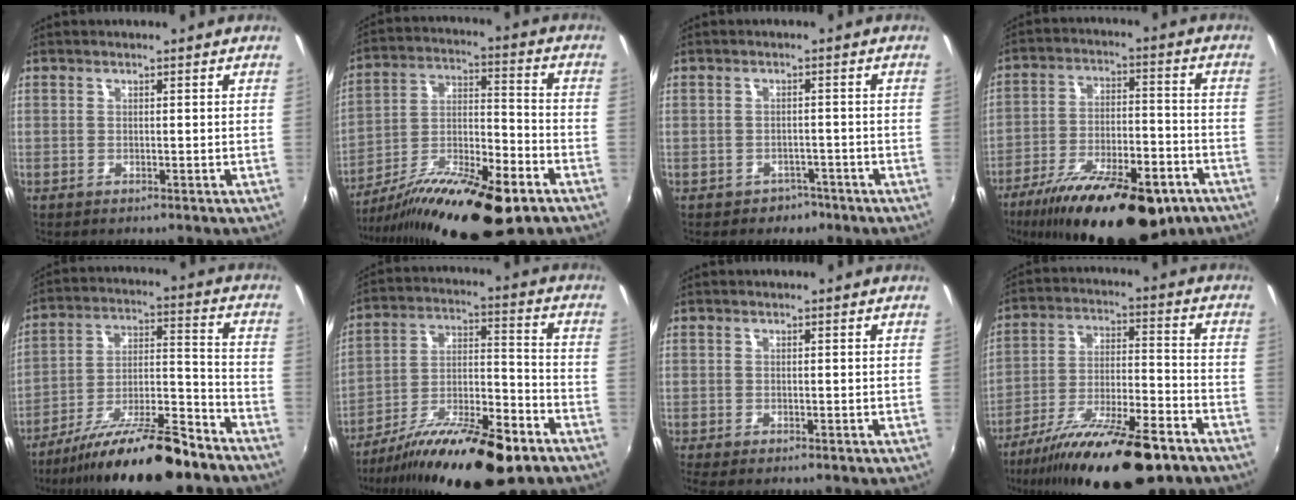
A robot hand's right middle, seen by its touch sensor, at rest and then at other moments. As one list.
[{"total": 21.5, "force": [-13.3, 5.8, 15.9], "torque": [-0.275, -0.023, -0.224]}, {"total": 2.9, "force": [-2.0, 2.1, 0.2], "torque": [-0.010, 0.001, -0.027]}, {"total": 23.6, "force": [-16.0, 8.4, 15.2], "torque": [-0.263, -0.033, -0.234]}, {"total": 19.1, "force": [-14.7, 3.6, 11.7], "torque": [-0.207, -0.021, -0.237]}, {"total": 20.7, "force": [-14.0, 5.0, 14.3], "torque": [-0.246, -0.024, -0.228]}, {"total": 1.8, "force": [-1.2, -0.2, 1.2], "torque": [-0.023, -0.010, -0.018]}, {"total": 21.3, "force": [-15.3, 5.0, 14.0], "torque": [-0.251, -0.042, -0.246]}]